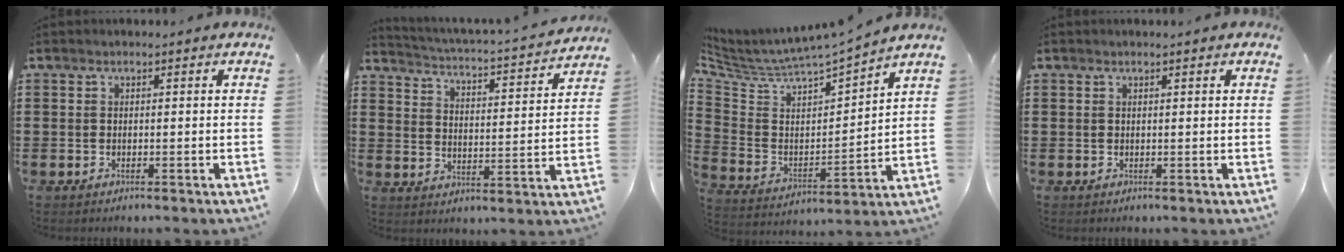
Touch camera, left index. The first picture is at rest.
{"total": 2.5, "force": [2.4, -0.4, 0.8], "torque": [-0.034, -0.032, 0.029]}
{"total": 4.5, "force": [4.3, 0.4, 1.2], "torque": [-0.053, -0.051, 0.065]}
{"total": 0.8, "force": [0.6, 0.0, 0.5], "torque": [-0.010, -0.001, 0.012]}